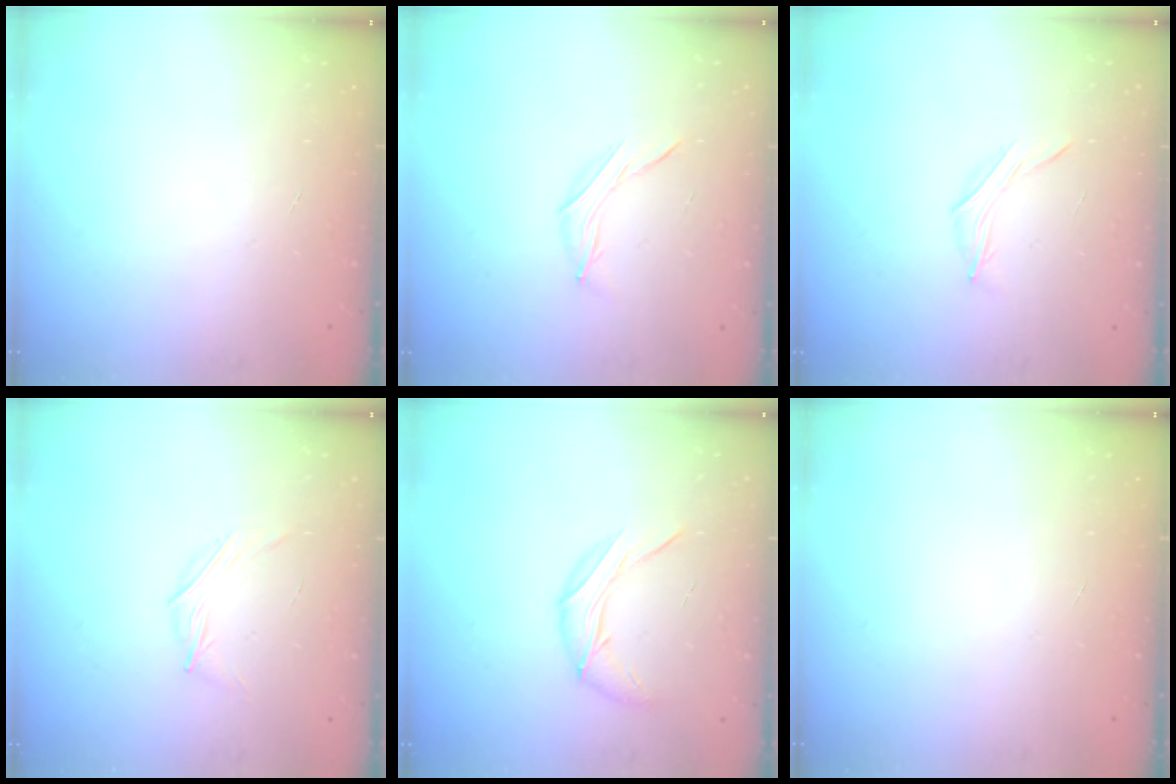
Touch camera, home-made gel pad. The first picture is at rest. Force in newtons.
{"total": 6.8, "press": 6.6, "slide": 1.9}
{"total": 4.9, "press": 4.7, "slide": 1.4}
{"total": 3.7, "press": 3.5, "slide": 1.1}
{"total": 9.0, "press": 9.0, "slide": 0.7}
{"total": 0.0}